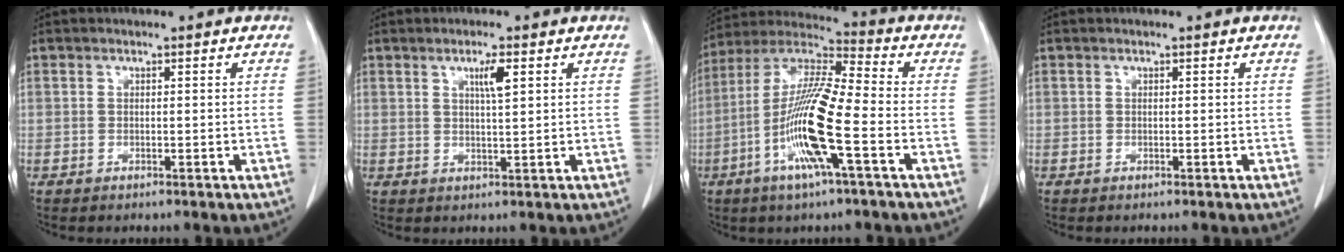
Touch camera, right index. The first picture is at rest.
{"total": 3.2, "force": [1.4, 0.2, 2.8], "torque": [-0.049, -0.002, 0.023]}
{"total": 15.2, "force": [-4.5, 1.0, 14.5], "torque": [-0.295, -0.006, -0.093]}
{"total": 0.0}